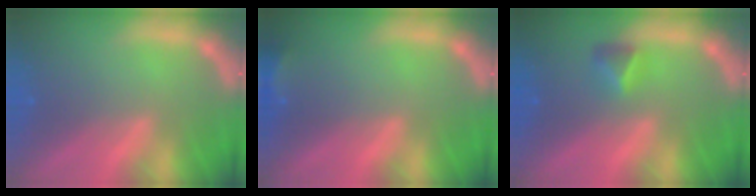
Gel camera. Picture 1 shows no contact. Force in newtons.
{"total": 2.4}
{"total": 1.9}